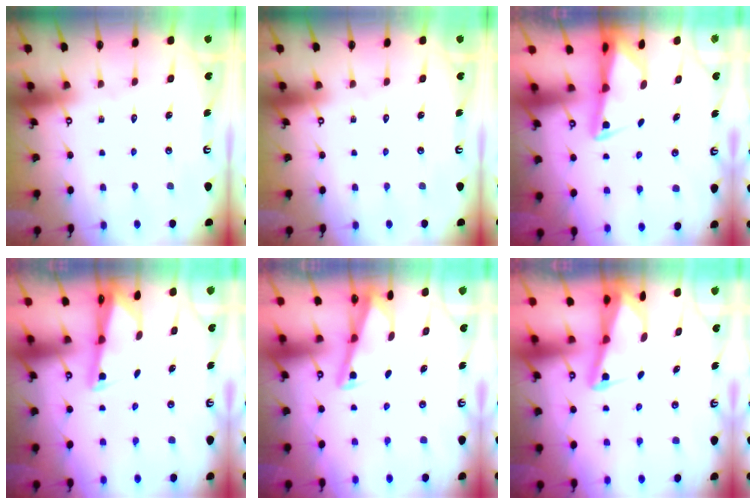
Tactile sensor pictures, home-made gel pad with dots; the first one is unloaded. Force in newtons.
{"total": 0.0}
{"total": 2.4, "press": 2.4, "slide": 0.5}
{"total": 1.8, "press": 1.7, "slide": 0.4}
{"total": 3.0, "press": 3.0, "slide": 0.3}
{"total": 2.5, "press": 2.5, "slide": 0.6}